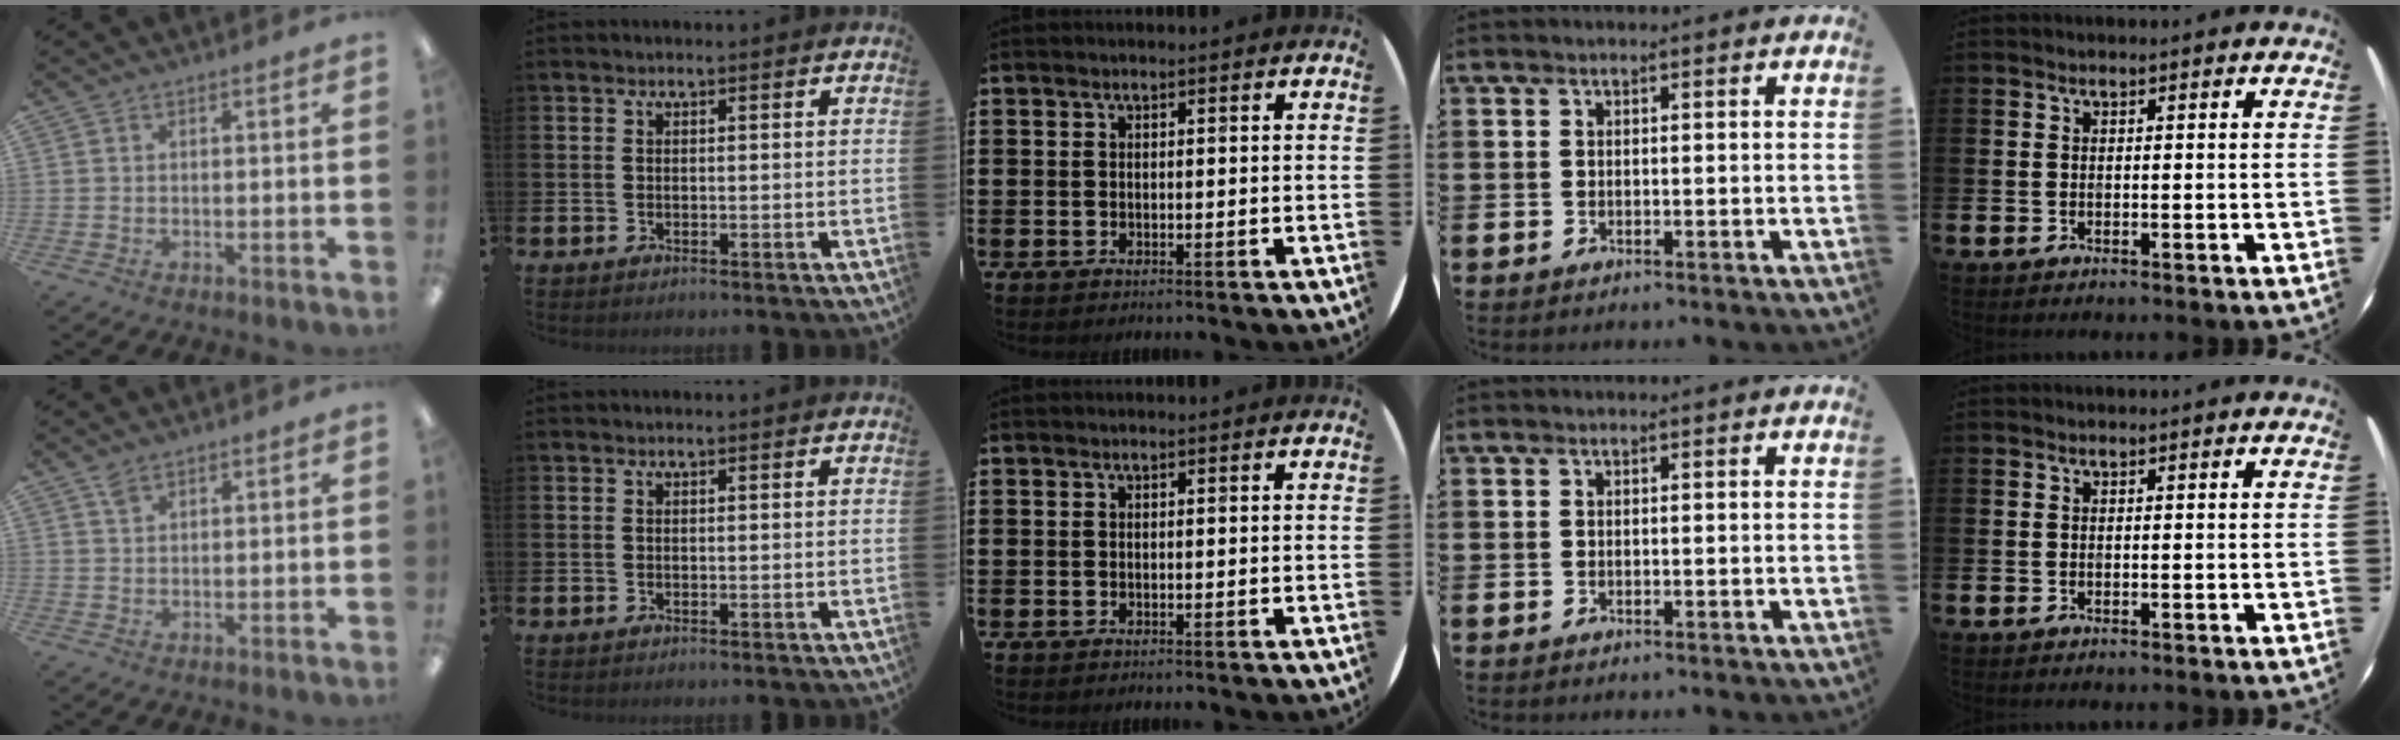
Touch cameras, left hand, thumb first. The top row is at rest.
{"thumb": {"total": 2.0, "force": [1.5, 1.1, 0.7], "torque": [-0.016, -0.002, 0.029]}}